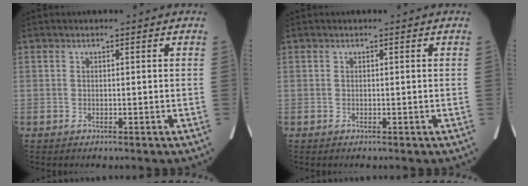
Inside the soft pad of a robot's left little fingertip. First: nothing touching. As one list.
[{"total": 0.0}]